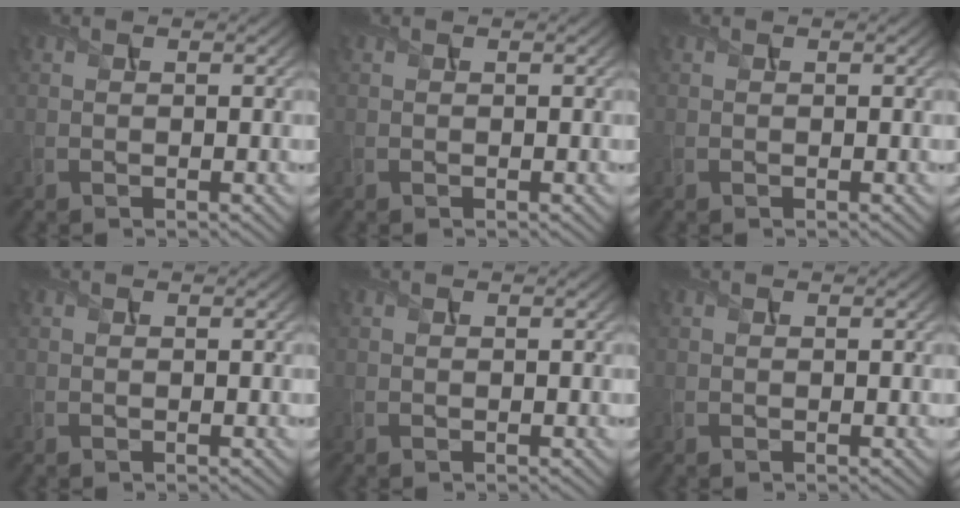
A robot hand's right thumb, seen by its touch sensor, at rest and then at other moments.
{"total": 0.0}
{"total": 0.0}
{"total": 0.0}
{"total": 0.0}
{"total": 0.0}